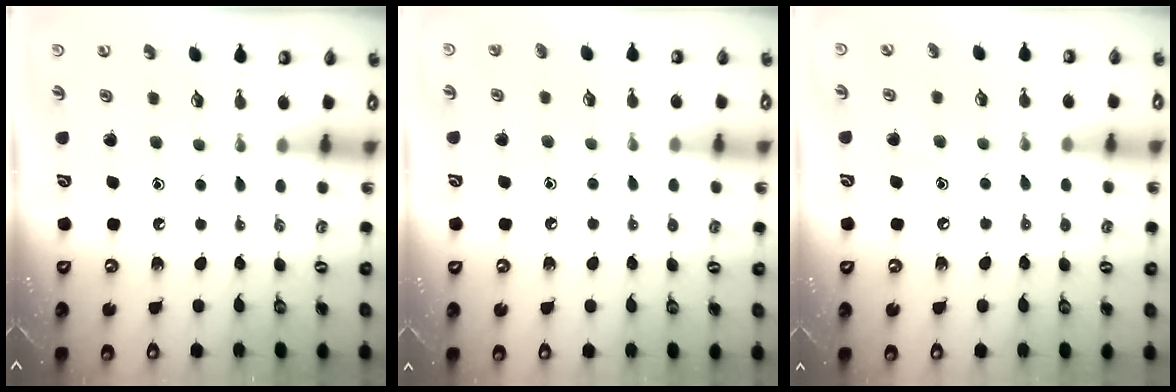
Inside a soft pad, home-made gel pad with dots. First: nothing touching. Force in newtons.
{"total": 4.1, "press": 4.1, "slide": 0.4}
{"total": 6.9, "press": 6.9, "slide": 0.7}